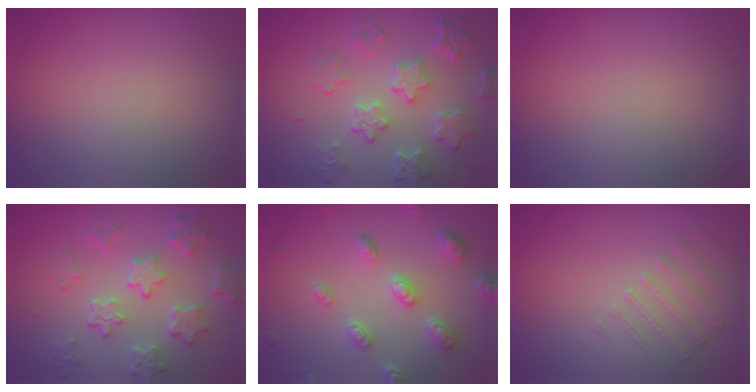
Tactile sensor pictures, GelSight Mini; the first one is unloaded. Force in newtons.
{"total": 6.1, "press": 4.6, "slide": 4.0}
{"total": 0.0}
{"total": 5.8, "press": 4.3, "slide": 3.8}
{"total": 4.8, "press": 3.7, "slide": 3.1}
{"total": 1.7, "press": 1.2, "slide": 1.2}